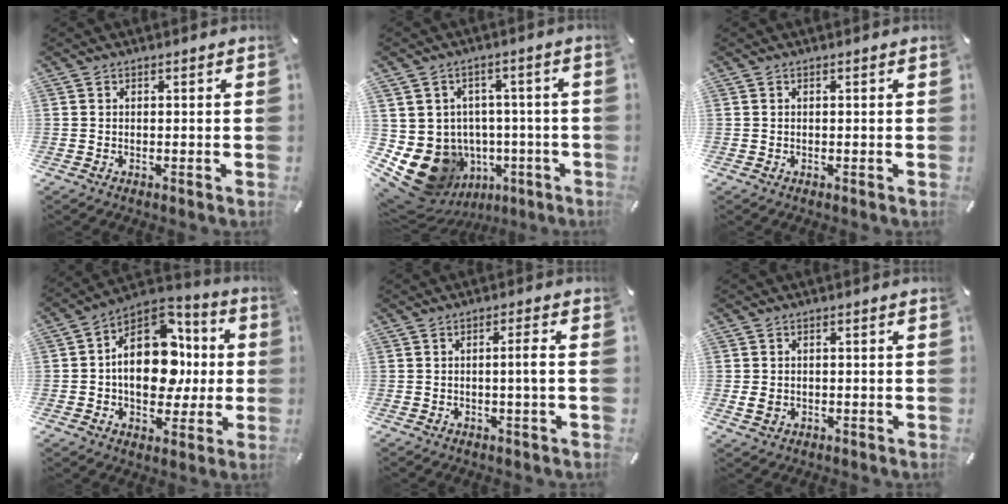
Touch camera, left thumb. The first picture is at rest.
{"total": 12.7, "force": [-3.7, 11.1, 4.9], "torque": [-0.098, -0.003, -0.044]}
{"total": 0.0}
{"total": 19.3, "force": [1.3, 13.6, 13.6], "torque": [-0.209, -0.010, 0.023]}
{"total": 4.0, "force": [-0.2, 0.2, 4.0], "torque": [-0.073, -0.002, -0.007]}
{"total": 2.5, "force": [-0.3, 2.0, 1.4], "torque": [-0.033, 0.001, -0.008]}